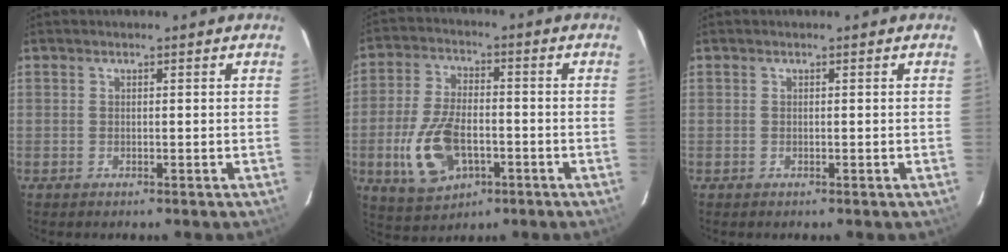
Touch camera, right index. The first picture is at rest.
{"total": 12.7, "force": [-3.9, 6.8, 9.9], "torque": [-0.218, -0.006, -0.062]}
{"total": 0.0}